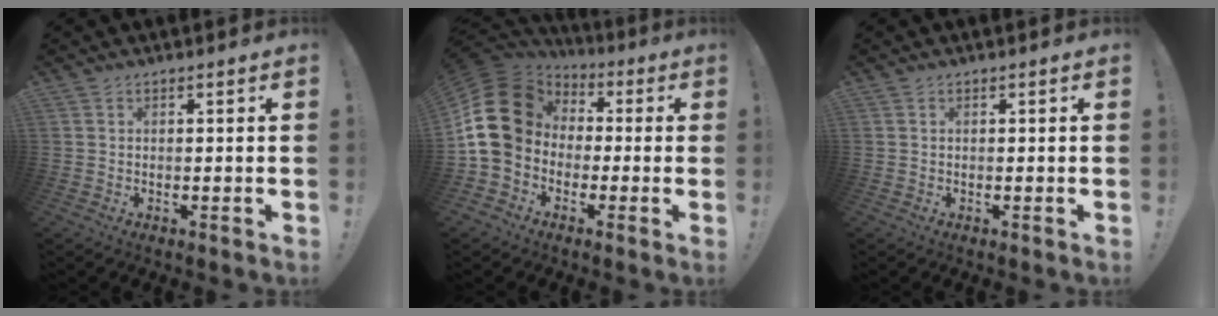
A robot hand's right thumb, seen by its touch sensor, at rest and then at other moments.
{"total": 18.2, "force": [1.3, 14.7, 10.7], "torque": [-0.185, 0.014, 0.037]}
{"total": 0.0}